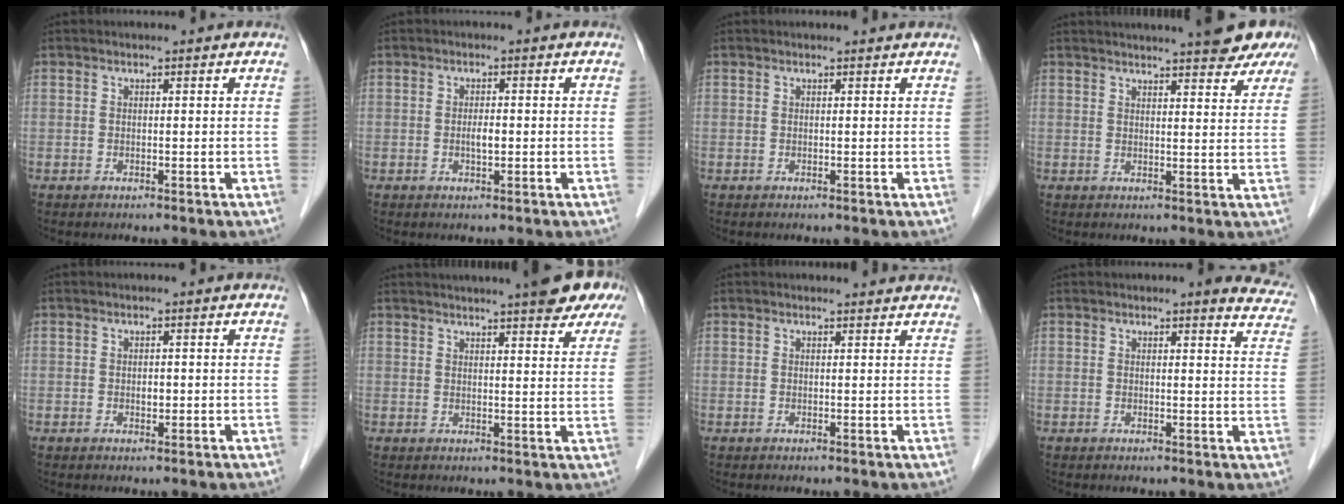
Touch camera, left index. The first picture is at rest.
{"total": 1.7, "force": [-0.4, 0.6, 1.6], "torque": [-0.029, -0.002, -0.008]}
{"total": 1.6, "force": [1.5, 0.6, 0.1], "torque": [-0.006, 0.012, 0.014]}
{"total": 16.5, "force": [13.9, 3.4, 8.3], "torque": [-0.110, 0.021, 0.159]}
{"total": 1.1, "force": [-0.3, 0.8, 0.8], "torque": [-0.015, -0.003, -0.003]}
{"total": 14.8, "force": [11.5, 2.7, 8.9], "torque": [-0.119, 0.021, 0.131]}
{"total": 3.8, "force": [3.6, 1.0, 0.5], "torque": [-0.001, 0.008, 0.032]}
{"total": 6.9, "force": [6.6, 1.5, 1.7], "torque": [0.010, -0.031, 0.037]}